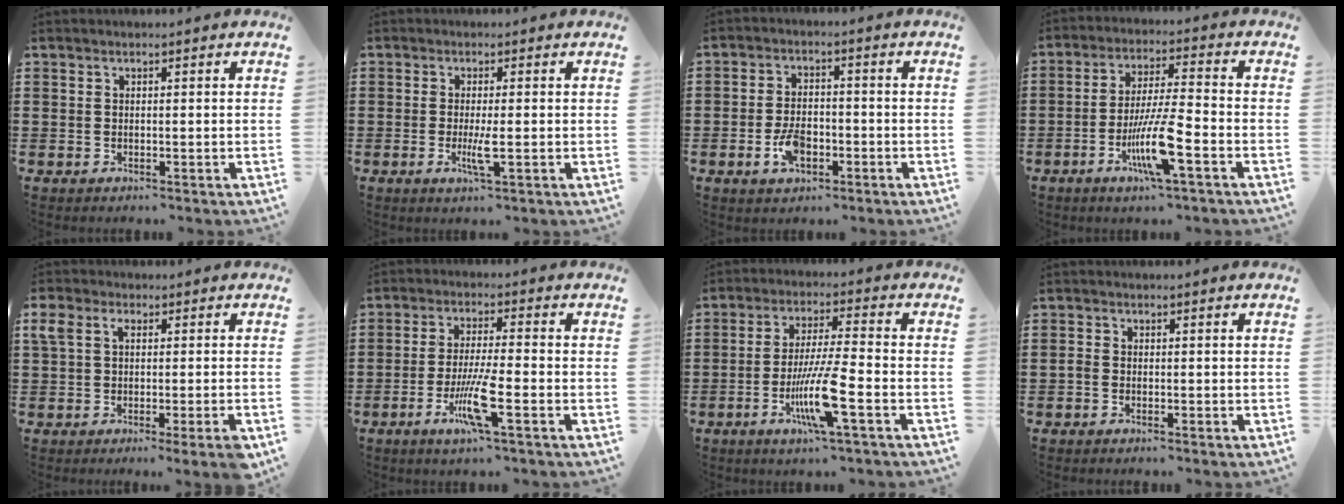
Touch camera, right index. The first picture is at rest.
{"total": 3.5, "force": [-0.9, 0.2, 3.3], "torque": [-0.065, -0.010, -0.019]}
{"total": 5.2, "force": [-2.1, 2.9, 3.8], "torque": [-0.083, 0.002, -0.042]}
{"total": 9.6, "force": [-4.1, 1.1, 8.6], "torque": [-0.171, -0.010, -0.078]}
{"total": 4.0, "force": [-0.2, 1.2, 3.8], "torque": [-0.076, -0.001, -0.005]}
{"total": 7.8, "force": [-3.3, 0.7, 7.1], "torque": [-0.139, -0.015, -0.062]}
{"total": 10.0, "force": [-3.9, 0.7, 9.2], "torque": [-0.182, -0.014, -0.075]}
{"total": 0.9, "force": [-0.7, 0.4, 0.4], "torque": [-0.009, -0.002, -0.012]}